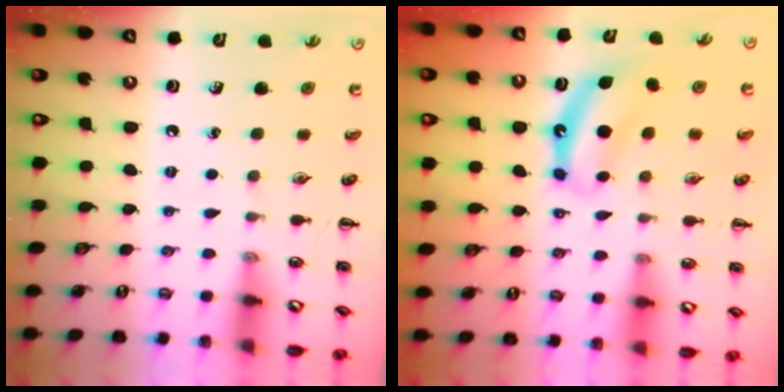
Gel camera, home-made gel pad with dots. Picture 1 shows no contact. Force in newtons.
{"total": 7.4, "press": 7.3, "slide": 1.1}